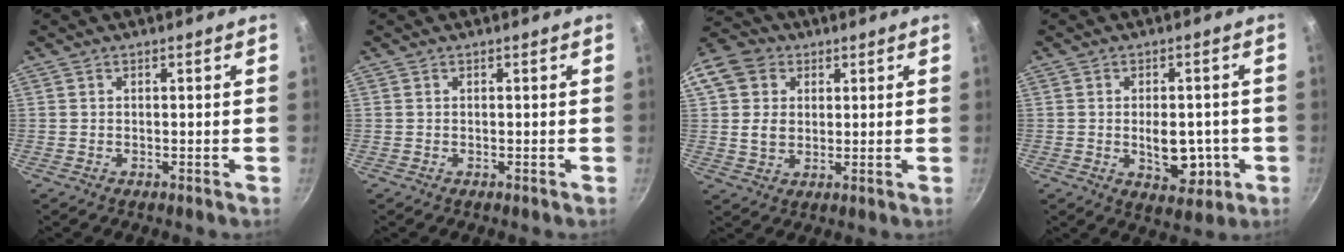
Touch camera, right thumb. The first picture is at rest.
{"total": 0.0}
{"total": 12.2, "force": [3.4, 10.0, 6.1], "torque": [-0.111, 0.010, 0.054]}
{"total": 9.1, "force": [-1.5, 5.5, 7.1], "torque": [-0.064, -0.003, -0.012]}